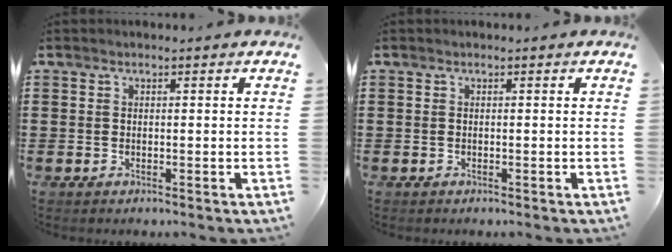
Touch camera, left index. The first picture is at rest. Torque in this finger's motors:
{"motor_torque": [-0.03, 0.00, 0.05, 0.01]}